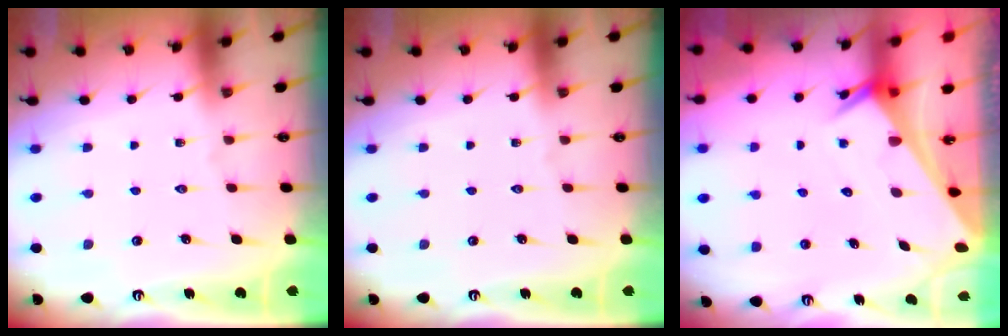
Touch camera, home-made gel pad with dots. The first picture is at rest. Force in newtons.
{"total": 0.0}
{"total": 2.7, "press": 2.7, "slide": 0.1}